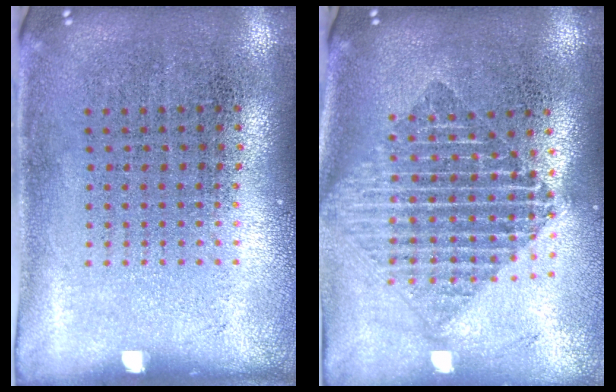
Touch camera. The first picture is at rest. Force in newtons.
{"total": 1.9, "press": 1.6, "slide": 1.0}